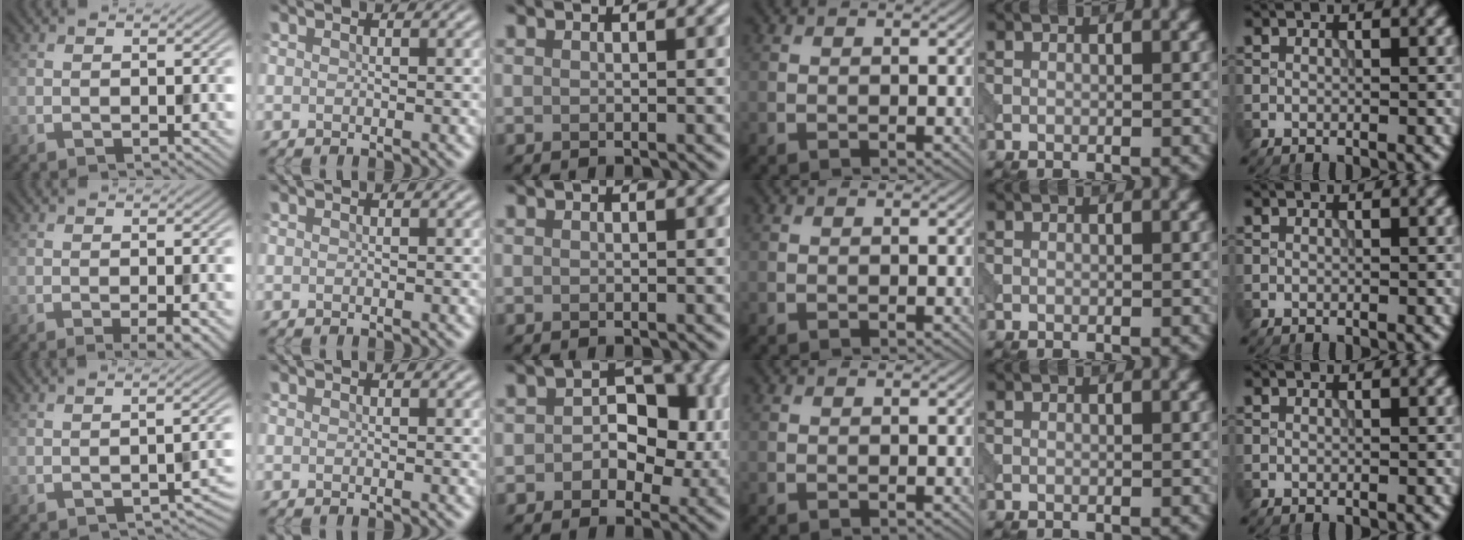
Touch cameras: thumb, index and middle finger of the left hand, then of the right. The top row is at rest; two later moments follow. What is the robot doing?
{"motion": "pour", "object": "beaker"}